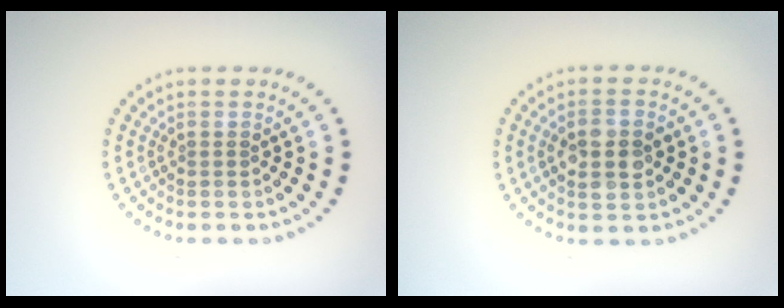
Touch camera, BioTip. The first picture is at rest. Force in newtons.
{"total": 3.8, "press": 3.8, "slide": 0.1}